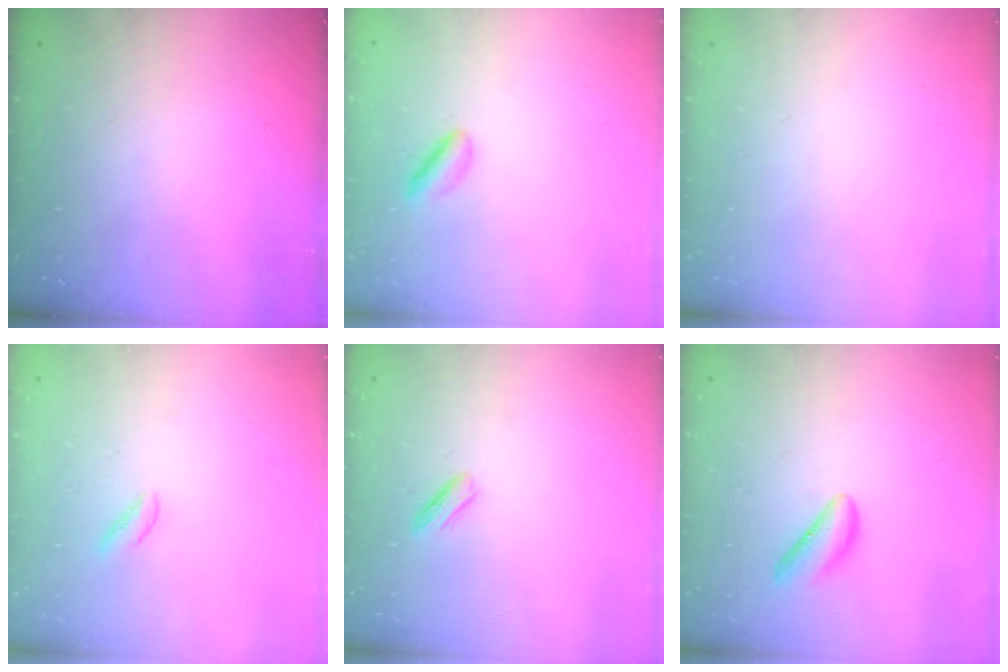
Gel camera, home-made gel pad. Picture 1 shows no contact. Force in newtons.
{"total": 3.0, "press": 2.8, "slide": 1.2}
{"total": 0.0}
{"total": 0.7, "press": 0.6, "slide": 0.5}
{"total": 2.8, "press": 2.7, "slide": 0.9}
{"total": 6.2, "press": 6.1, "slide": 0.5}